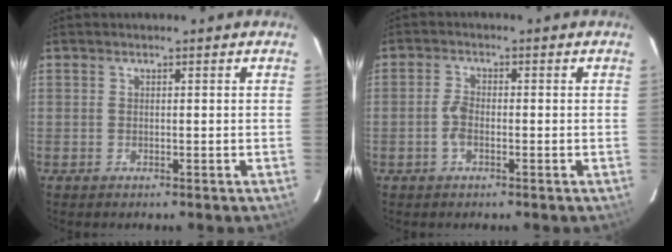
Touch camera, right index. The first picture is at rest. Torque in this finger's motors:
{"motor_torque": [0.53, 0.06, 0.26, 0.06]}